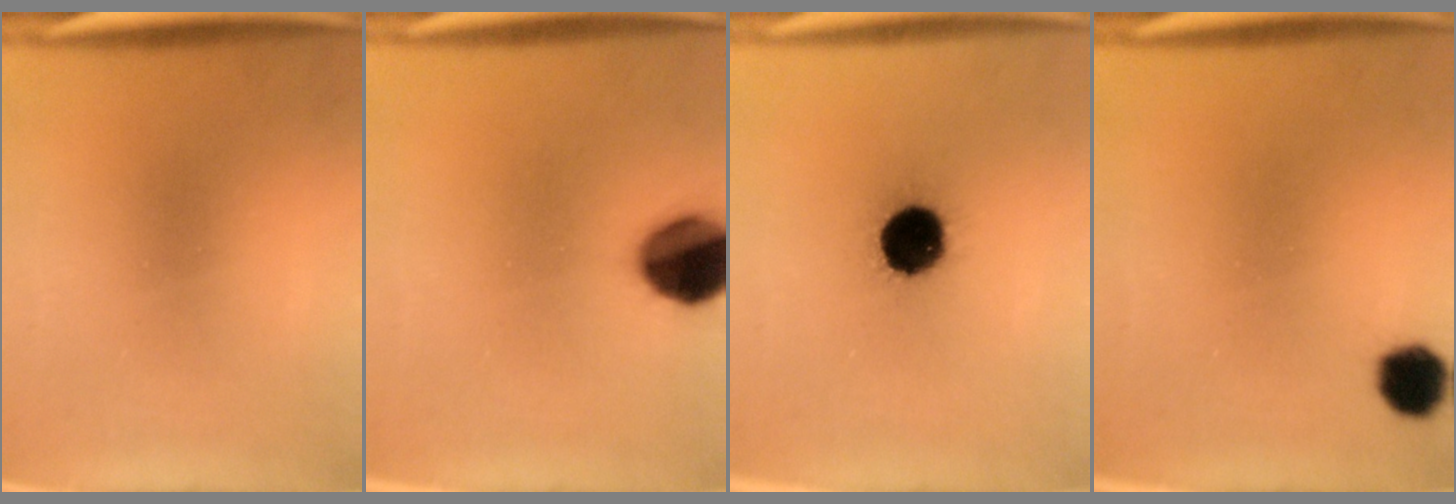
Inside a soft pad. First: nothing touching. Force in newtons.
{"total": 13.5}
{"total": 13.3}
{"total": 5.0}